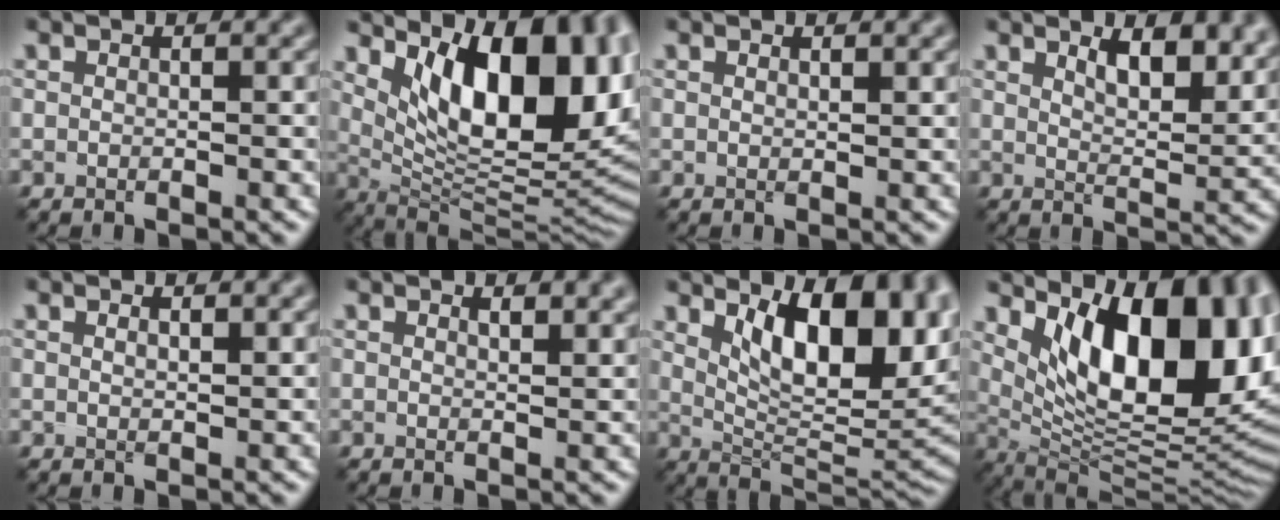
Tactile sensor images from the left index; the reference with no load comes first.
{"total": 14.1, "force": [4.7, 6.3, 11.7], "torque": [-0.136, -0.007, 0.075]}
{"total": 0.6, "force": [0.5, 0.1, 0.3], "torque": [-0.003, 0.000, 0.010]}
{"total": 5.2, "force": [3.1, 1.8, 3.7], "torque": [-0.056, -0.006, 0.047]}
{"total": 1.0, "force": [0.7, 0.2, 0.6], "torque": [-0.011, -0.001, 0.013]}
{"total": 1.9, "force": [1.3, 0.6, 1.1], "torque": [-0.010, 0.000, 0.023]}
{"total": 11.9, "force": [3.8, 5.1, 10.0], "torque": [-0.135, 0.000, 0.062]}
{"total": 15.6, "force": [4.8, 7.1, 13.0], "torque": [-0.144, -0.006, 0.076]}